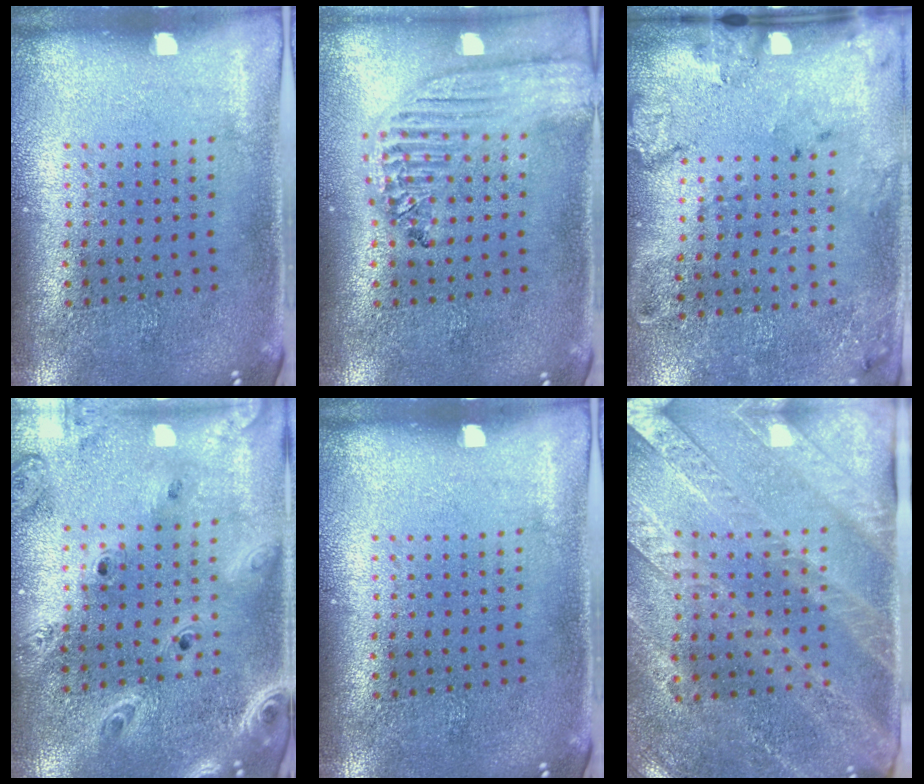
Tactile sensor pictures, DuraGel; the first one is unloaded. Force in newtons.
{"total": 2.2, "press": 1.9, "slide": 1.1}
{"total": 2.1, "press": 1.5, "slide": 1.5}
{"total": 2.8, "press": 2.3, "slide": 1.5}
{"total": 0.0}
{"total": 2.7, "press": 2.5, "slide": 1.0}